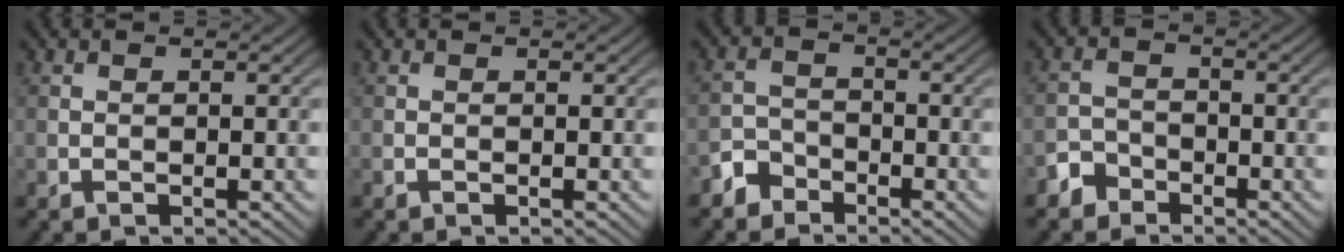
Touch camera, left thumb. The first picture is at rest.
{"total": 0.0}
{"total": 3.2, "force": [-2.5, 1.9, 0.6], "torque": [-0.011, 0.005, -0.063]}
{"total": 2.9, "force": [-2.2, 1.8, 0.5], "torque": [-0.007, 0.005, -0.054]}